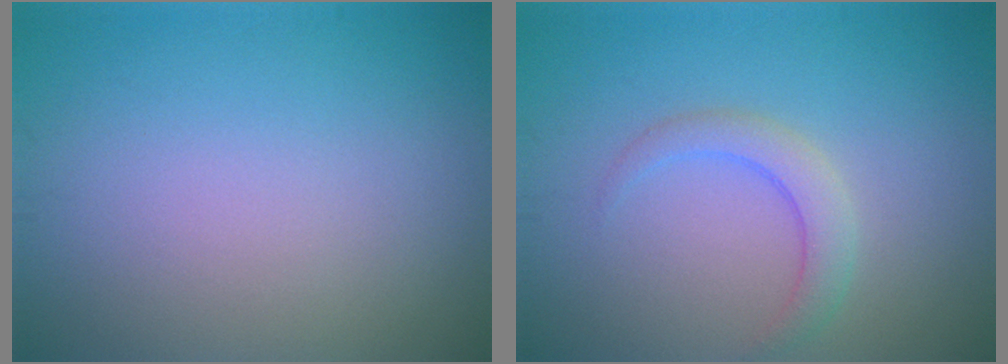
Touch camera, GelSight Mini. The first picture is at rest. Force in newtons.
{"total": 2.3, "press": 2.3, "slide": 0.0}